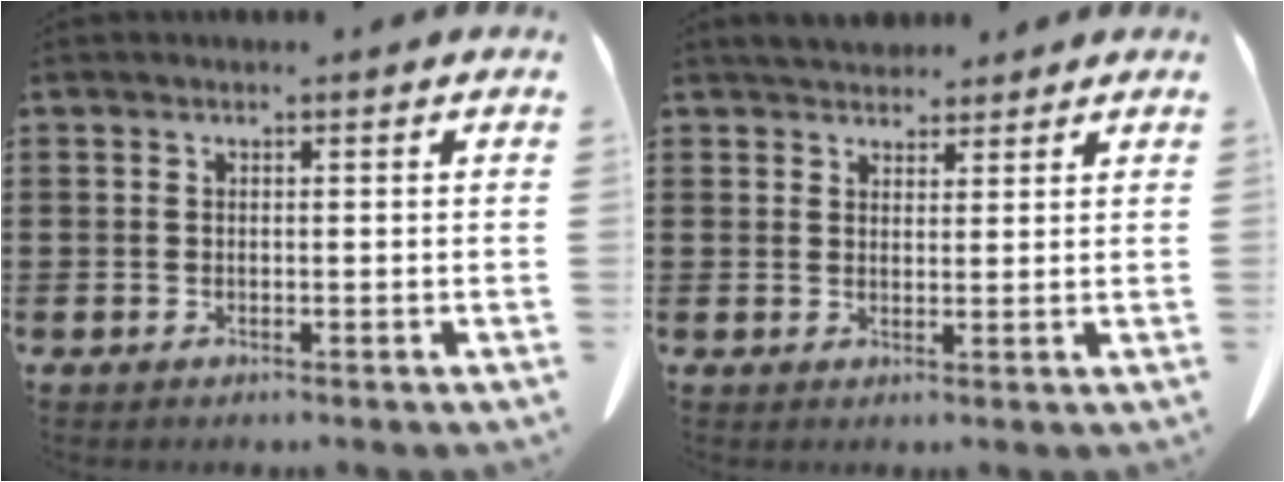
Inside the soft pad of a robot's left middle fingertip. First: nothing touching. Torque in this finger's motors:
{"motor_torque": [0.08, -0.06, 0.01, 0.04]}